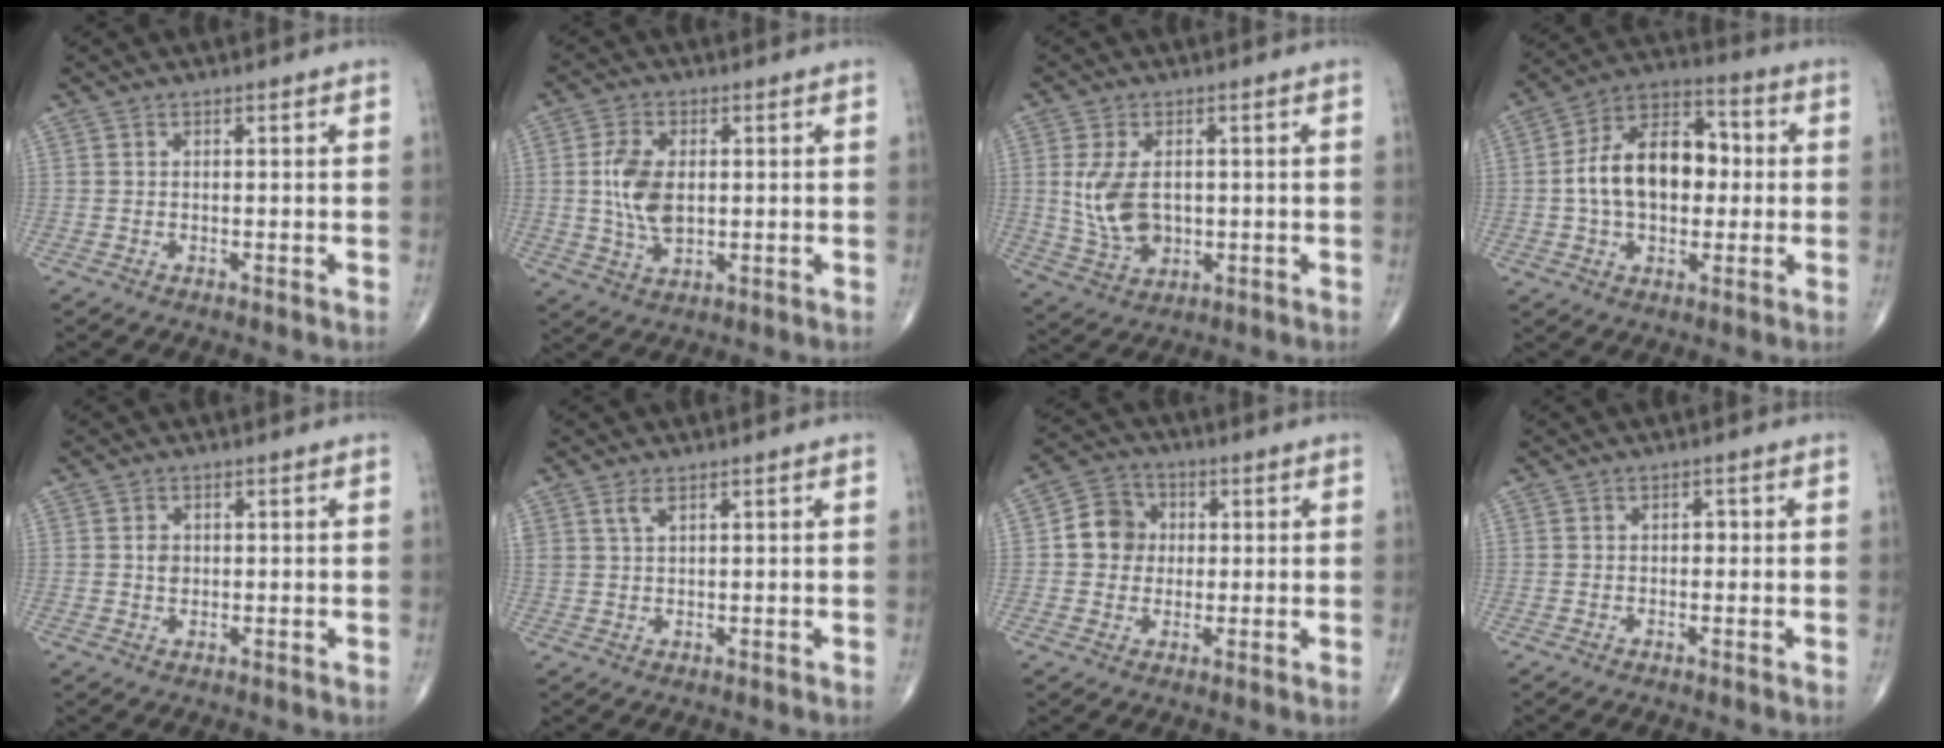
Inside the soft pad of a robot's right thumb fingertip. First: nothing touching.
{"total": 8.7, "force": [0.7, 5.1, 7.0], "torque": [-0.137, -0.004, 0.017]}
{"total": 9.3, "force": [0.6, 6.1, 7.0], "torque": [-0.130, -0.006, 0.024]}
{"total": 16.5, "force": [0.3, 10.5, 12.7], "torque": [-0.189, 0.033, -0.004]}
{"total": 1.8, "force": [0.2, 1.5, 1.1], "torque": [-0.012, 0.001, 0.004]}
{"total": 2.1, "force": [1.3, 0.8, 1.4], "torque": [-0.032, -0.001, 0.032]}
{"total": 7.5, "force": [0.6, 6.8, 3.2], "torque": [-0.030, 0.011, -0.002]}
{"total": 1.0, "force": [-0.1, 0.8, 0.7], "torque": [-0.002, 0.003, -0.006]}